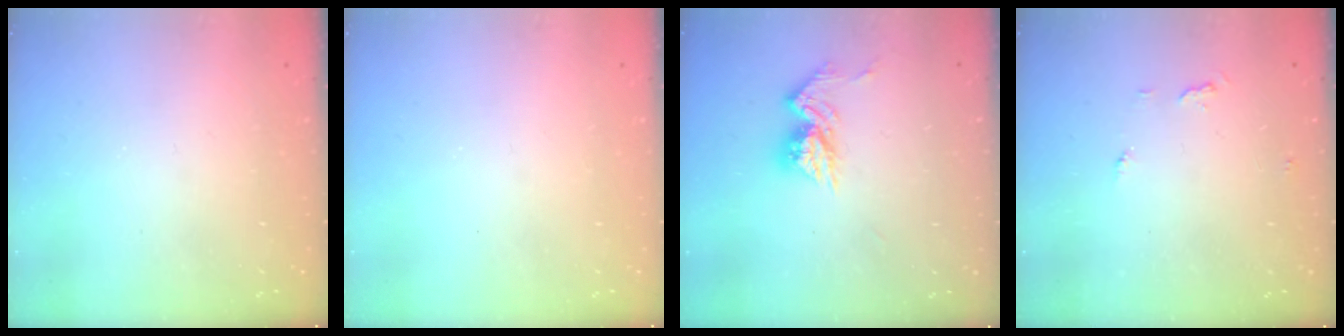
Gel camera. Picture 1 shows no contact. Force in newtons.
{"total": 0.0}
{"total": 10.8, "press": 10.8, "slide": 1.0}
{"total": 4.6, "press": 4.5, "slide": 0.4}